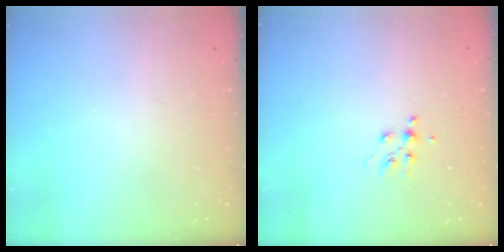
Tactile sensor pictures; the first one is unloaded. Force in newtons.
{"total": 5.5, "press": 5.5, "slide": 0.6}